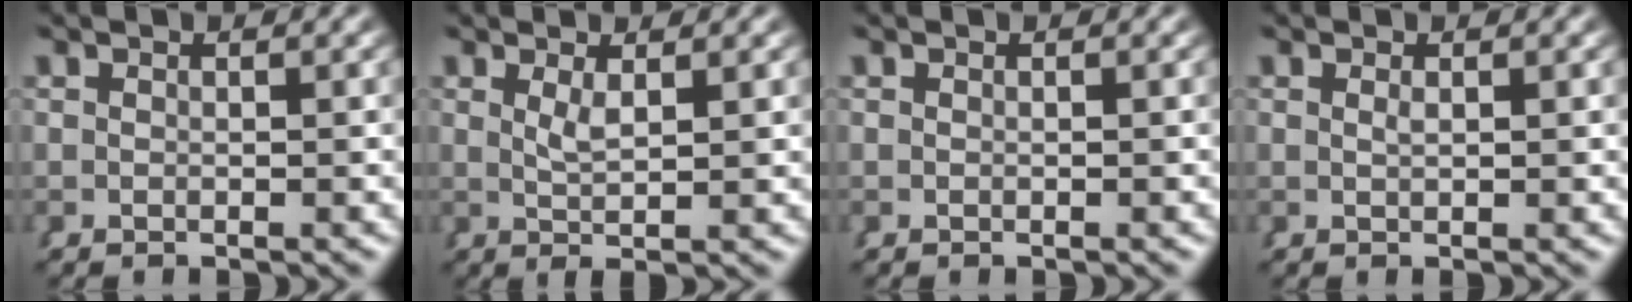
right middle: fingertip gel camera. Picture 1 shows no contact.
{"total": 2.0, "force": [0.6, -0.8, 1.8], "torque": [-0.029, -0.012, 0.022]}
{"total": 0.0}
{"total": 0.7, "force": [0.2, -0.6, 0.4], "torque": [-0.001, -0.007, 0.010]}